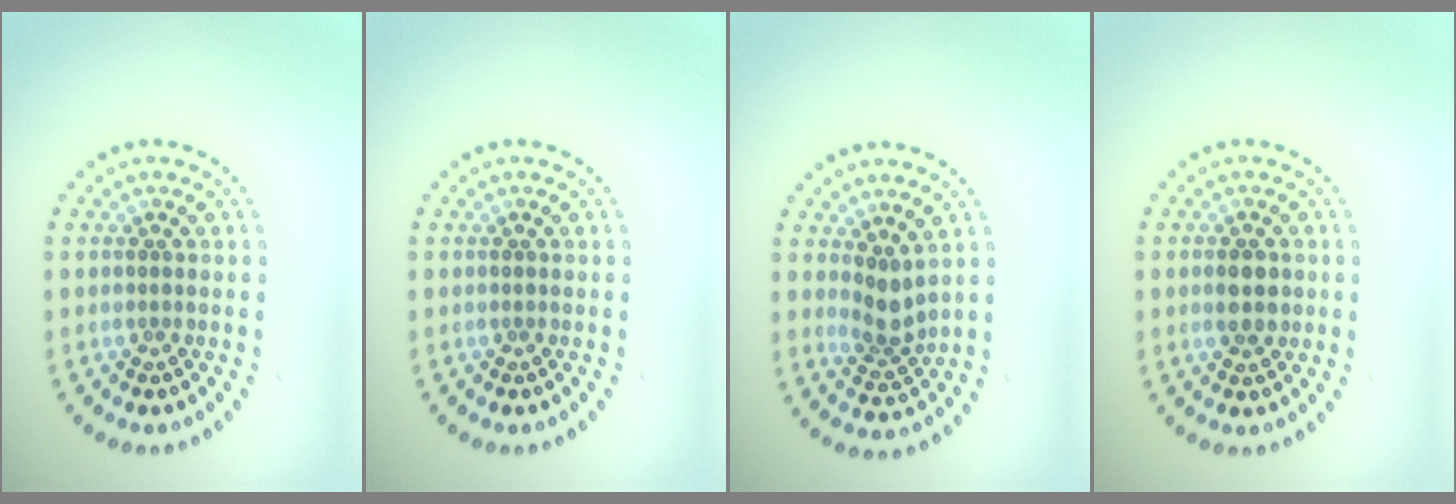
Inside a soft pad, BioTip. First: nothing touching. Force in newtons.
{"total": 0.0}
{"total": 2.4, "press": 1.8, "slide": 1.6}
{"total": 2.6, "press": 2.6, "slide": 0.0}